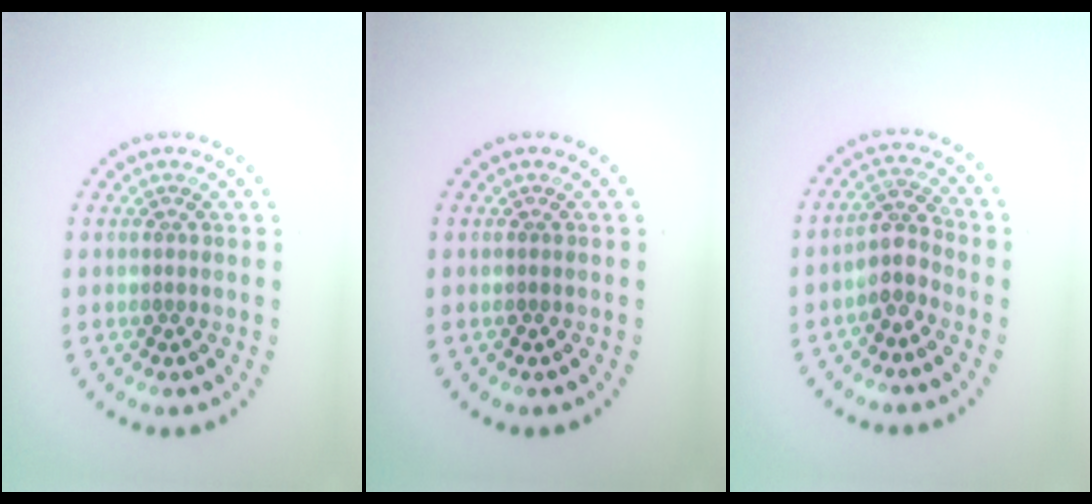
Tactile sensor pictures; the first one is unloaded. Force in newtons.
{"total": 0.0}
{"total": 2.6, "press": 2.1, "slide": 1.6}